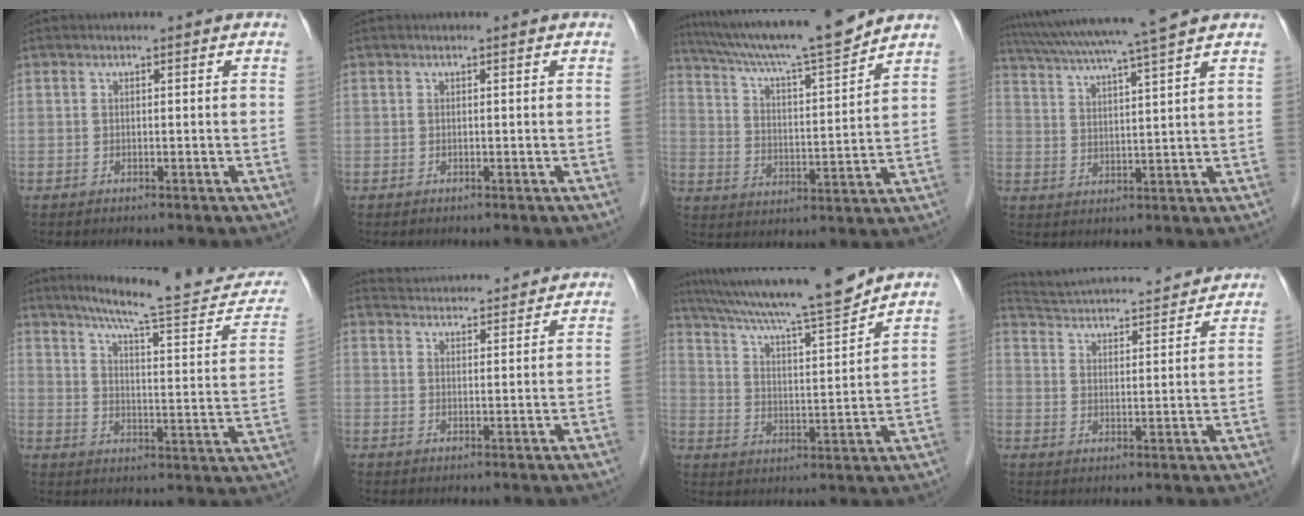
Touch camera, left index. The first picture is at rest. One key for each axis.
{"total": 0.0}
{"total": 16.3, "fx": 14.5, "fy": -0.8, "fz": 7.4, "tx": -0.129, "ty": -0.003, "tz": 0.231}
{"total": 13.2, "fx": 11.1, "fy": -1.7, "fz": 6.9, "tx": -0.124, "ty": 0.010, "tz": 0.168}
{"total": 21.2, "fx": 19.2, "fy": 1.1, "fz": 8.9, "tx": -0.120, "ty": -0.061, "tz": 0.244}
{"total": 11.5, "fx": 11.2, "fy": 1.4, "fz": 2.2, "tx": -0.032, "ty": 0.027, "tz": 0.149}
{"total": 17.1, "fx": 15.2, "fy": -0.6, "fz": 7.9, "tx": -0.137, "ty": -0.003, "tz": 0.240}
{"total": 19.2, "fx": 18.1, "fy": 2.6, "fz": 5.6, "tx": -0.098, "ty": 0.017, "tz": 0.254}